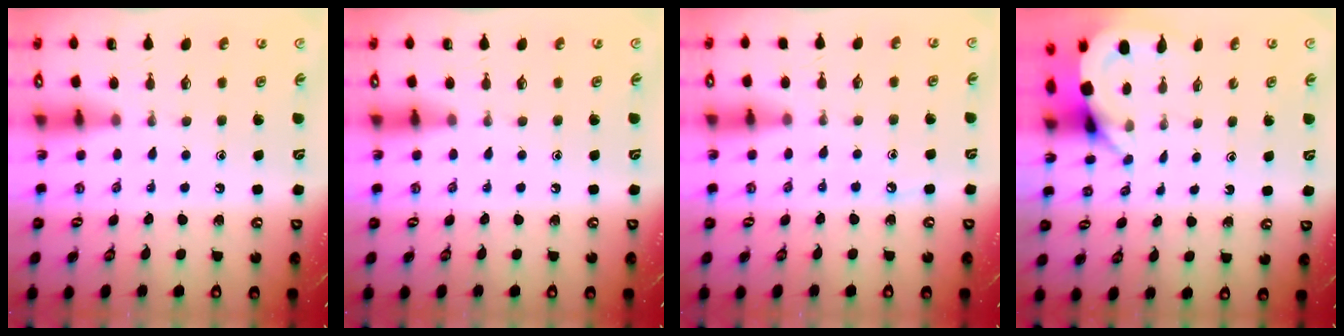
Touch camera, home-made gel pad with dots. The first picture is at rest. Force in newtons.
{"total": 0.0}
{"total": 3.1, "press": 3.0, "slide": 0.4}
{"total": 3.8, "press": 3.8, "slide": 0.3}